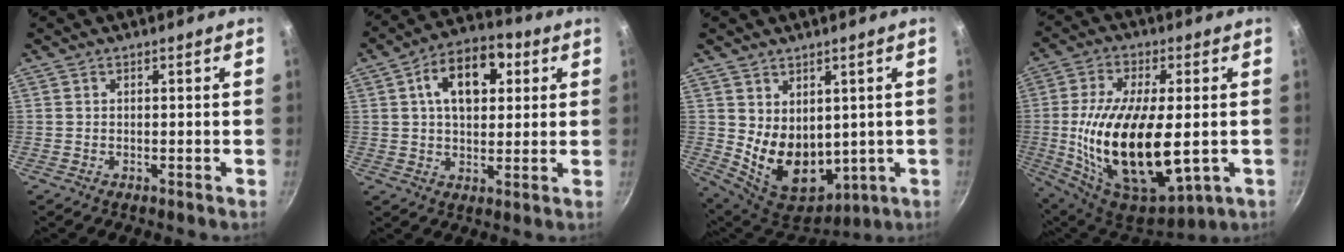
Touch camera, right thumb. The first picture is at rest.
{"total": 13.4, "force": [3.9, 8.3, 9.7], "torque": [-0.116, 0.006, 0.049]}
{"total": 12.8, "force": [1.5, 9.5, 8.4], "torque": [-0.111, -0.038, 0.057]}
{"total": 24.4, "force": [-2.3, 11.3, 21.5], "torque": [-0.402, 0.001, -0.024]}